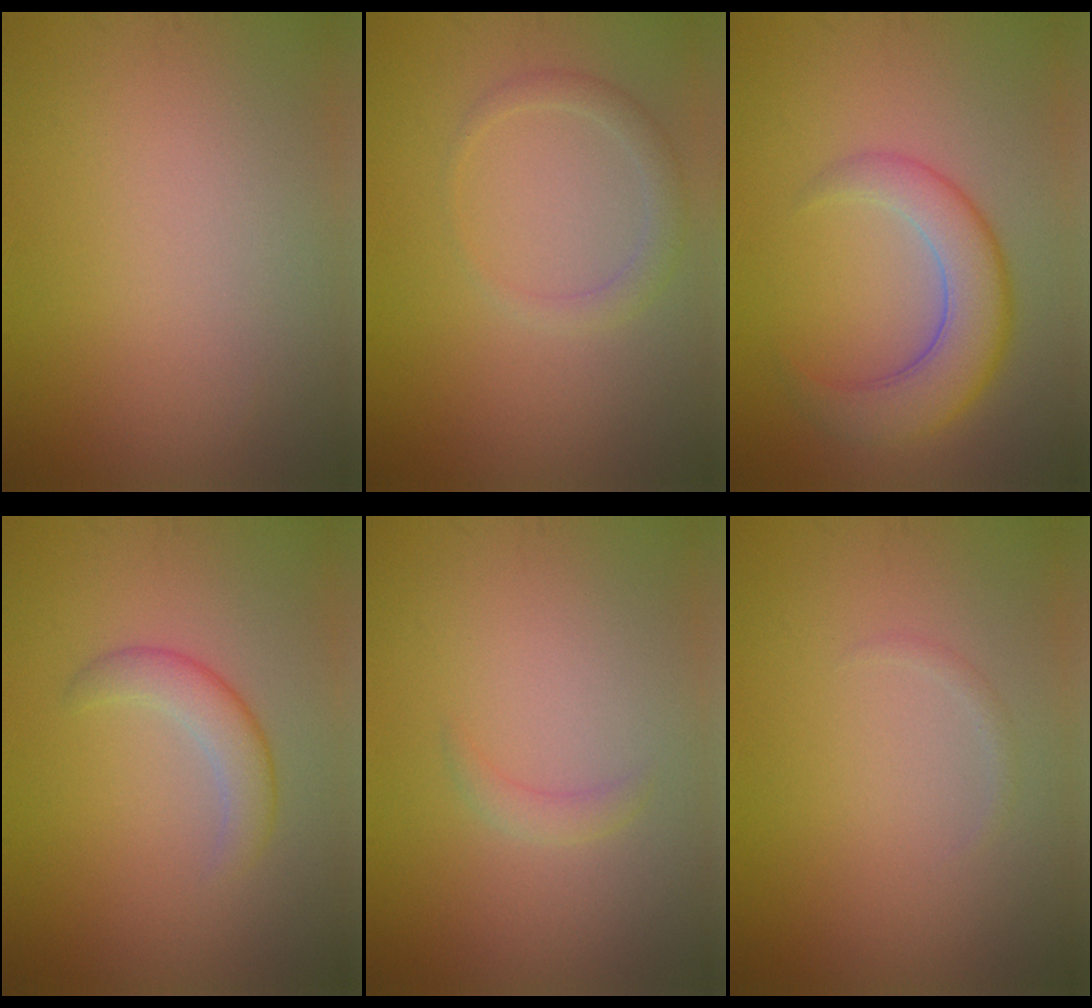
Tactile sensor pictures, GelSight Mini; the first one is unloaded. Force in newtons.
{"total": 1.9, "press": 1.9, "slide": 0.1}
{"total": 5.5, "press": 5.5, "slide": 0.5}
{"total": 2.8, "press": 2.8, "slide": 0.2}
{"total": 1.1, "press": 1.1, "slide": 0.1}
{"total": 0.7, "press": 0.7, "slide": 0.0}